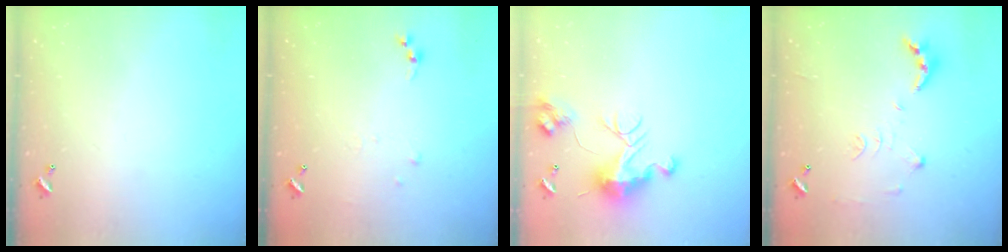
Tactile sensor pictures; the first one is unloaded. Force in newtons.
{"total": 3.6, "press": 3.6, "slide": 0.5}
{"total": 10.9, "press": 10.8, "slide": 0.8}
{"total": 10.2, "press": 10.1, "slide": 0.9}